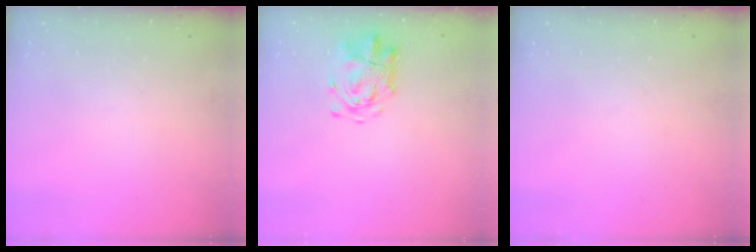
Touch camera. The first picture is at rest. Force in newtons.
{"total": 4.6, "press": 4.5, "slide": 1.1}
{"total": 0.0}